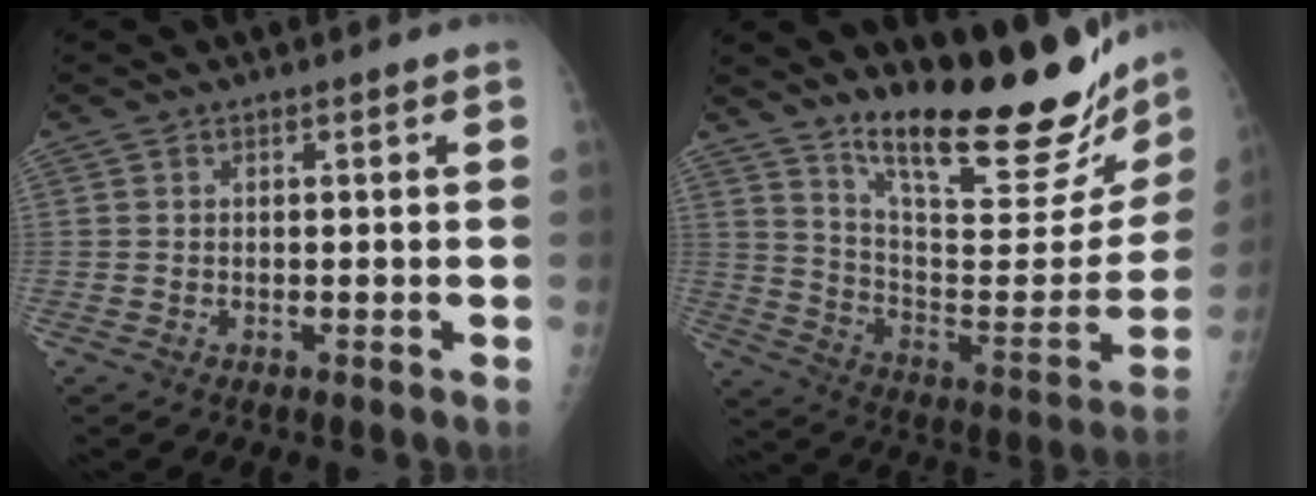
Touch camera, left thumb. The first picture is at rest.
{"total": 26.7, "force": [21.2, 4.9, 15.4], "torque": [-0.199, -0.152, 0.312]}